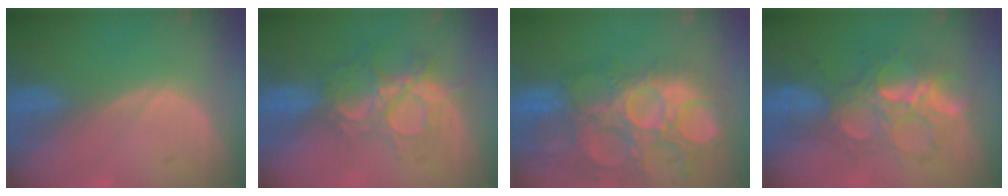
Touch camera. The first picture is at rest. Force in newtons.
{"total": 9.3, "press": 7.9, "slide": 4.9}
{"total": 14.9, "press": 12.8, "slide": 7.7}
{"total": 8.9, "press": 8.3, "slide": 3.3}